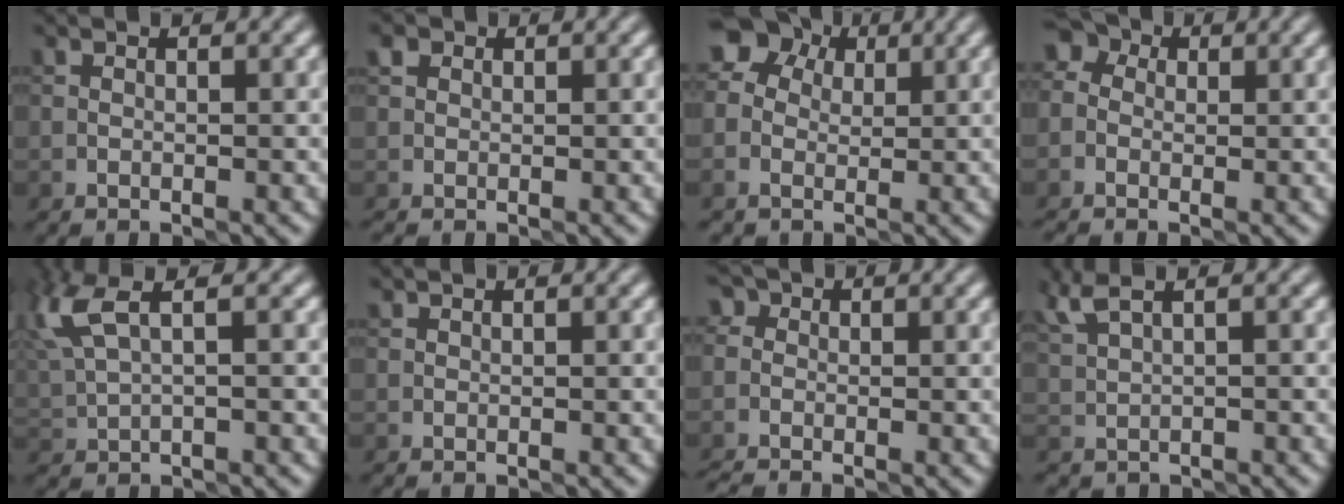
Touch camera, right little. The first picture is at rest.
{"total": 0.7, "force": [-0.1, 0.7, 0.1], "torque": [0.004, 0.006, -0.003]}
{"total": 6.0, "force": [1.8, 5.3, 2.1], "torque": [-0.036, 0.029, 0.004]}
{"total": 3.6, "force": [-0.4, 3.2, 1.7], "torque": [-0.032, 0.020, -0.027]}
{"total": 4.8, "force": [2.4, 1.5, 3.8], "torque": [-0.101, 0.015, 0.056]}
{"total": 0.0}
{"total": 2.6, "force": [-1.4, 1.8, 1.2], "torque": [-0.013, 0.011, -0.037]}
{"total": 2.5, "force": [1.9, 0.7, 1.4], "torque": [-0.029, 0.009, 0.045]}